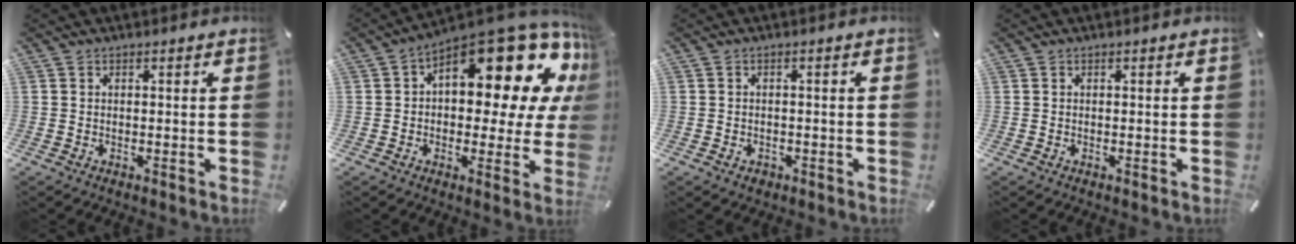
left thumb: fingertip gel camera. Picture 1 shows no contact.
{"total": 19.1, "force": [10.1, 8.8, 13.6], "torque": [-0.161, -0.095, 0.160]}
{"total": 1.8, "force": [-0.9, 1.2, 0.9], "torque": [-0.018, 0.004, -0.018]}
{"total": 0.0}